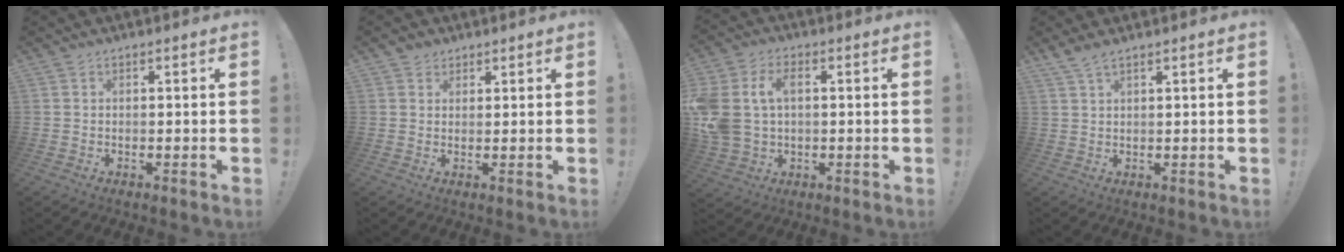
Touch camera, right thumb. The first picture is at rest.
{"total": 2.6, "force": [1.7, 1.9, 0.2], "torque": [0.000, -0.005, 0.031]}
{"total": 11.5, "force": [2.1, 8.2, 7.8], "torque": [-0.180, 0.000, 0.040]}
{"total": 2.6, "force": [2.1, 0.2, 1.5], "torque": [-0.041, -0.005, 0.040]}